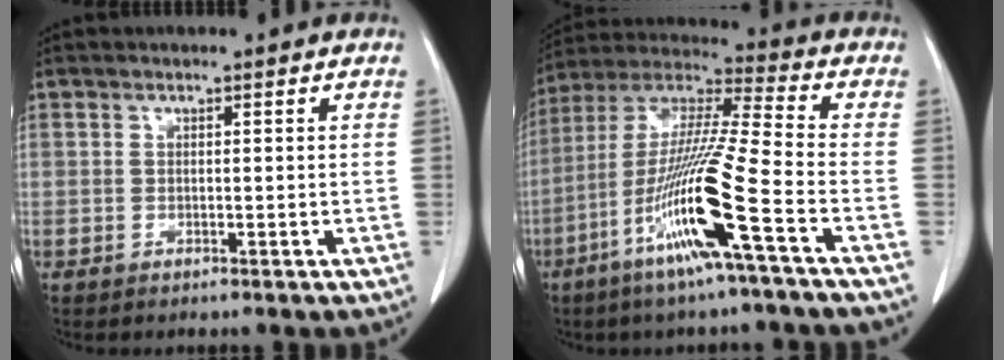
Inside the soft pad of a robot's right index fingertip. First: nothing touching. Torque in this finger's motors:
{"motor_torque": [1.99, -0.15, 1.05, 0.21]}